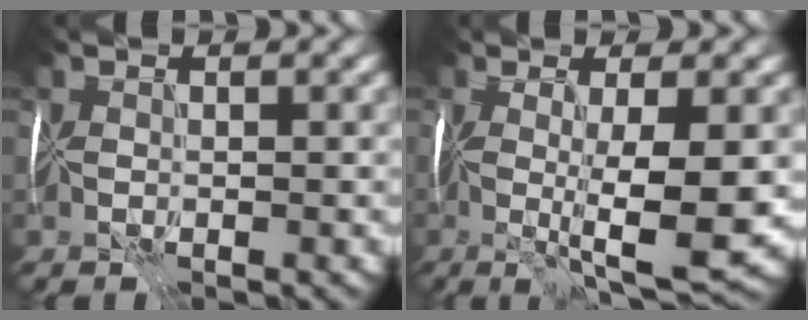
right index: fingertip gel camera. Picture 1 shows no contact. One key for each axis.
{"total": 7.9, "fx": -0.8, "fy": 1.4, "fz": 7.7, "tx": -0.131, "ty": -0.013, "tz": -0.009}